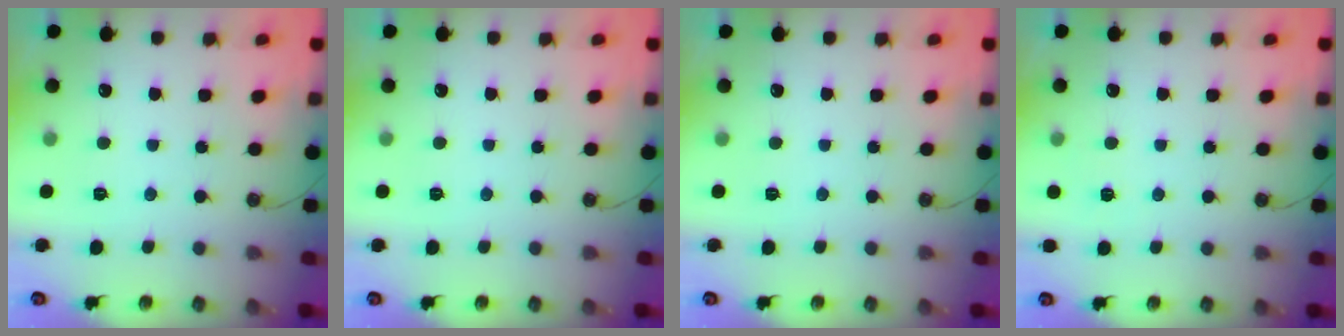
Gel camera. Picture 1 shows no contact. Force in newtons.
{"total": 0.0}
{"total": 0.0}
{"total": 2.7, "press": 2.7, "slide": 0.5}